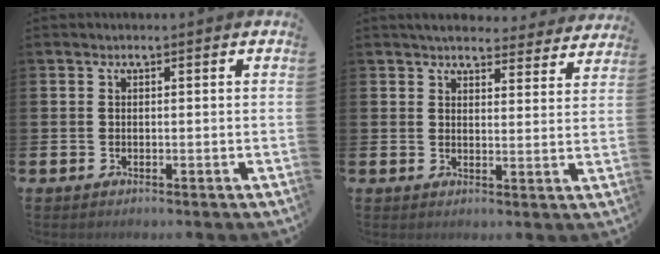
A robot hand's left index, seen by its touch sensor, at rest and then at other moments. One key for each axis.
{"total": 4.8, "fx": 4.7, "fy": 1.1, "fz": 0.5, "tx": -0.010, "ty": -0.033, "tz": 0.082}